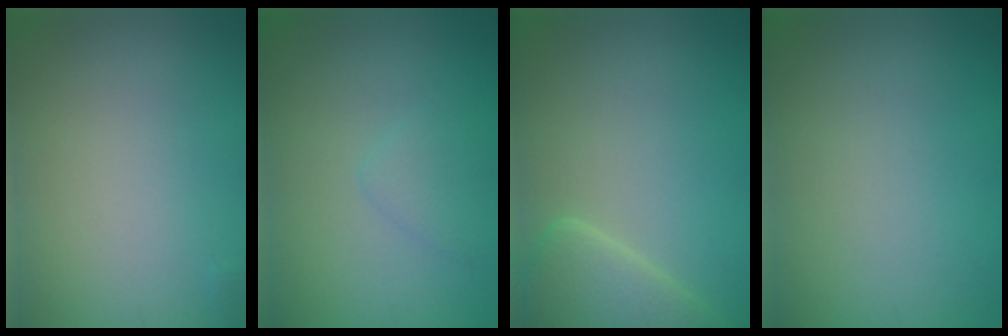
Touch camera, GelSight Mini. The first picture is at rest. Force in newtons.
{"total": 1.4, "press": 1.4, "slide": 0.1}
{"total": 3.7, "press": 3.7, "slide": 0.3}
{"total": 0.0}